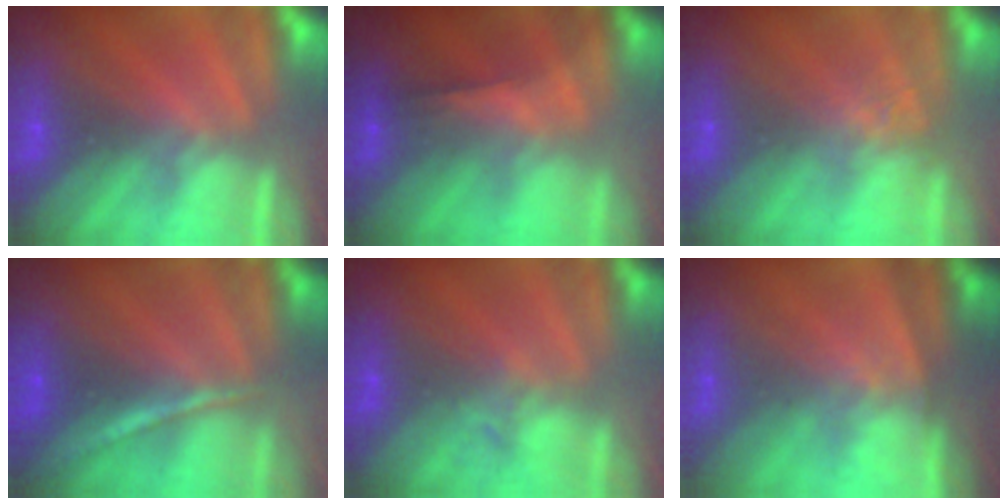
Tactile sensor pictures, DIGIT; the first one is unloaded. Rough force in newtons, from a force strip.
{"total": 1.4}
{"total": 1.9}
{"total": 1.4}
{"total": 1.7}
{"total": 1.3}